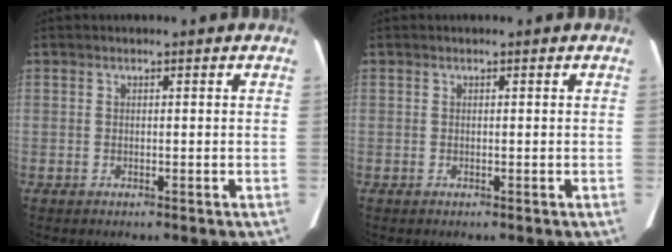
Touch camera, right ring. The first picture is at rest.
{"total": 0.0}